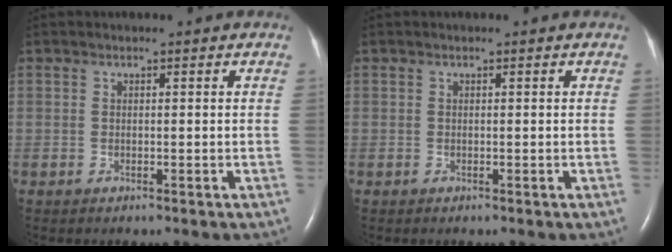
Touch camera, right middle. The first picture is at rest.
{"total": 0.0}